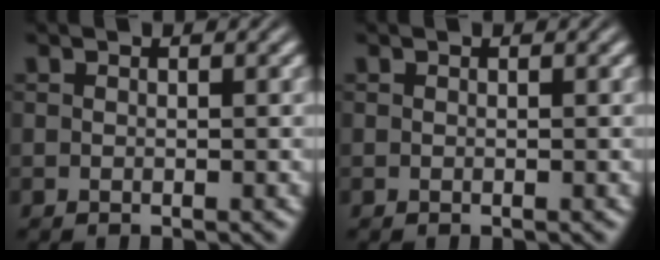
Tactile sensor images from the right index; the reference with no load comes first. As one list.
[{"total": 0.0}]